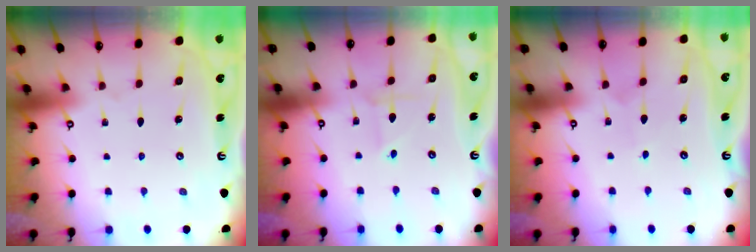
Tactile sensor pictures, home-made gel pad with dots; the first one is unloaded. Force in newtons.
{"total": 1.7, "press": 1.7, "slide": 0.1}
{"total": 1.9, "press": 1.9, "slide": 0.2}